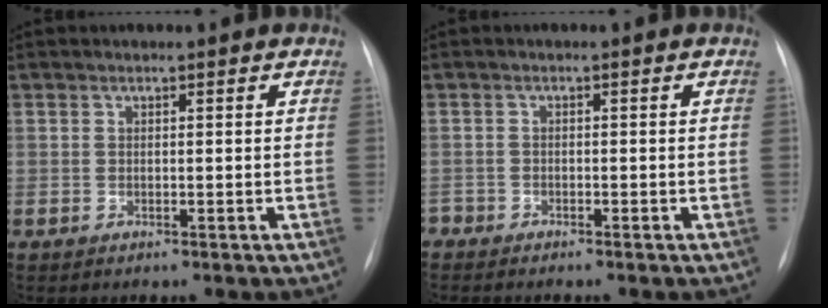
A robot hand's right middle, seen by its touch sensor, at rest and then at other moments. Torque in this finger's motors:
{"motor_torque": [-0.01, 0.01, 0.03, -0.04]}